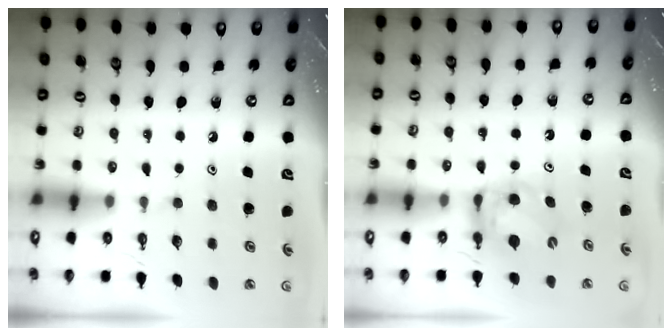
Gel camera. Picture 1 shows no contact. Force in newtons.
{"total": 6.7, "press": 6.7, "slide": 0.3}